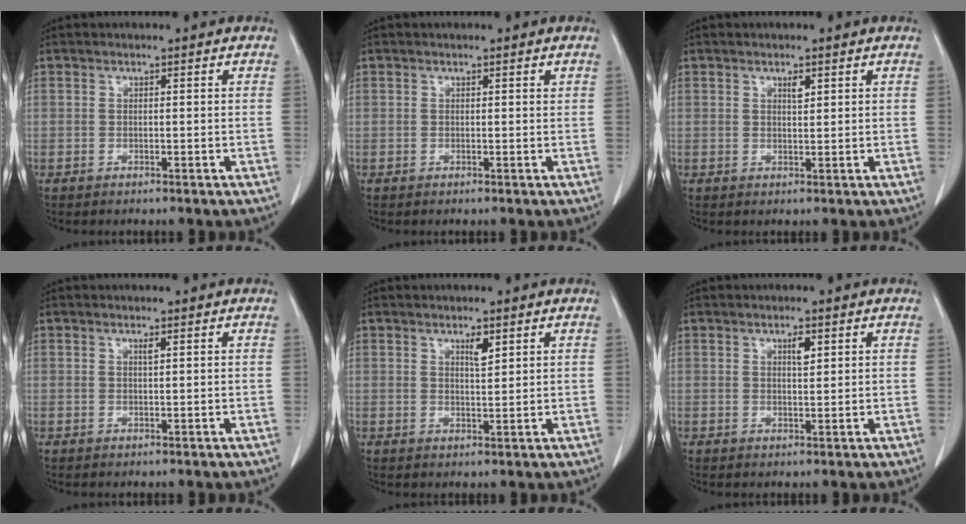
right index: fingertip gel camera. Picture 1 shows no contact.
{"total": 0.0}
{"total": 1.3, "force": [0.7, 0.4, 1.0], "torque": [-0.017, -0.003, 0.013]}
{"total": 0.6, "force": [0.3, 0.0, 0.5], "torque": [-0.011, -0.001, 0.007]}
{"total": 2.2, "force": [1.3, 0.5, 1.7], "torque": [-0.031, -0.003, 0.024]}
{"total": 1.9, "force": [0.9, 0.5, 1.6], "torque": [-0.027, -0.002, 0.015]}